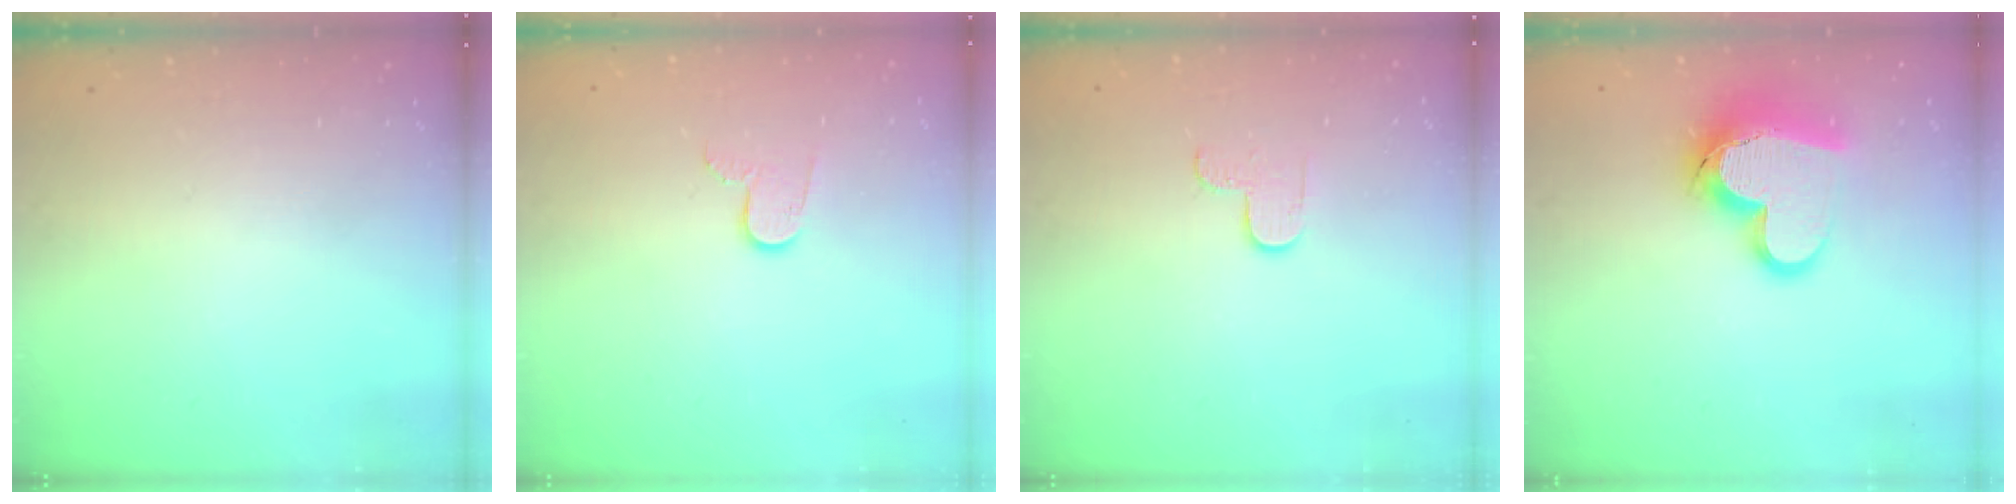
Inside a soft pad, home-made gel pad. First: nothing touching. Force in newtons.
{"total": 6.1, "press": 6.1, "slide": 0.6}
{"total": 2.9, "press": 2.9, "slide": 0.3}
{"total": 16.9, "press": 16.7, "slide": 2.4}